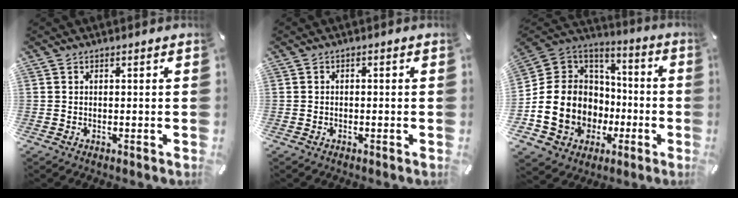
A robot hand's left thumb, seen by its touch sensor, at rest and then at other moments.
{"total": 0.6, "force": [-0.4, 0.3, 0.3], "torque": [-0.005, 0.000, -0.009]}
{"total": 17.7, "force": [-4.3, 15.5, 7.3], "torque": [-0.167, 0.000, -0.055]}